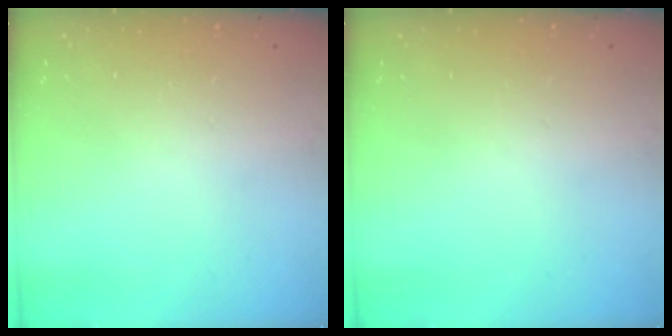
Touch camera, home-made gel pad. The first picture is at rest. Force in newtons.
{"total": 0.0}